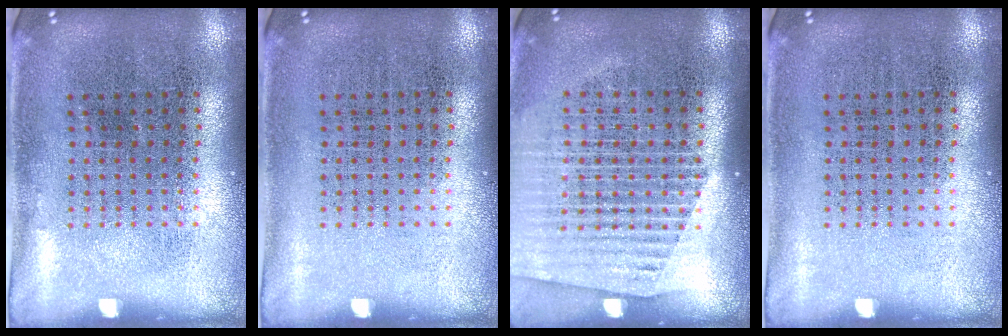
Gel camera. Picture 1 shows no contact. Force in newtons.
{"total": 0.0}
{"total": 1.5, "press": 1.4, "slide": 0.5}
{"total": 0.0}